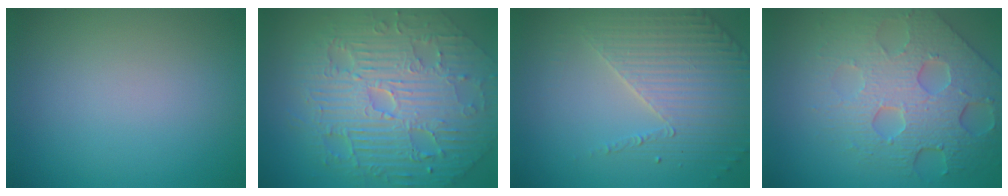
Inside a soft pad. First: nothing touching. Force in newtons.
{"total": 11.1, "press": 7.2, "slide": 8.5}
{"total": 4.0, "press": 3.6, "slide": 1.9}
{"total": 8.1, "press": 5.5, "slide": 6.0}